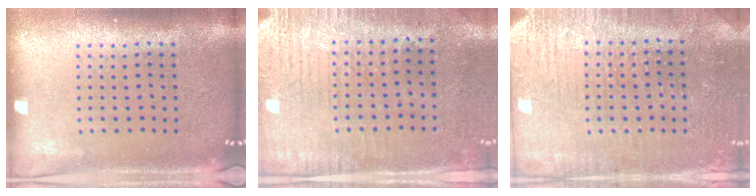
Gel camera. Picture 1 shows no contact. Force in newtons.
{"total": 2.9, "press": 2.4, "slide": 1.7}
{"total": 3.1, "press": 3.0, "slide": 0.6}